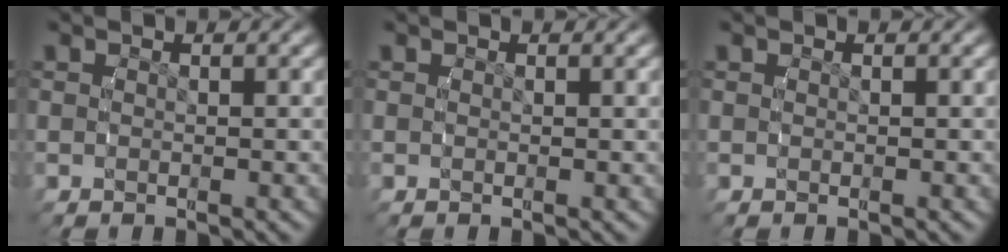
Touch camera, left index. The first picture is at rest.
{"total": 0.0}
{"total": 0.0}